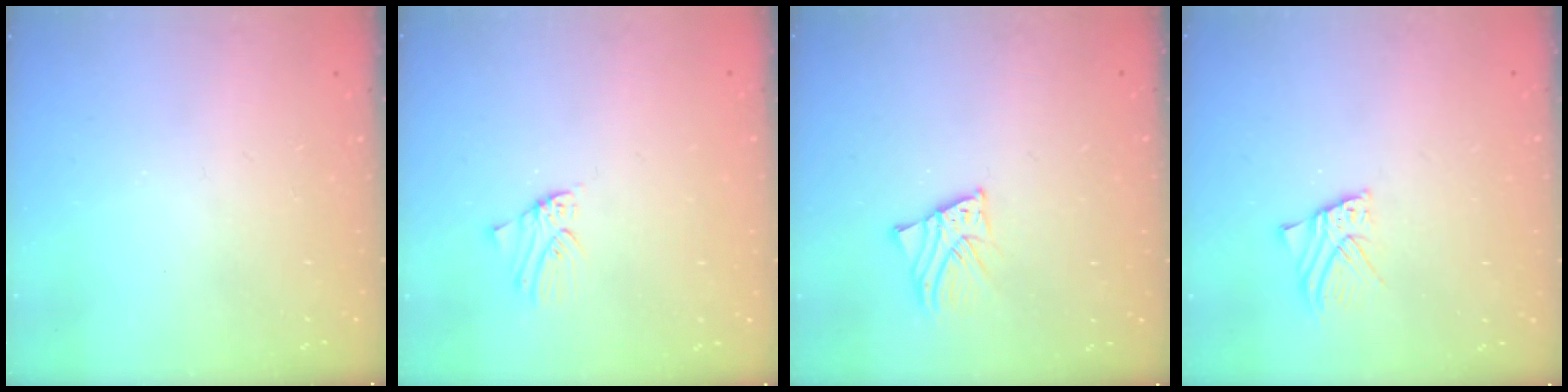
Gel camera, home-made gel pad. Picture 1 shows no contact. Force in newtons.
{"total": 0.0}
{"total": 2.6, "press": 2.6, "slide": 0.2}
{"total": 3.1, "press": 3.1, "slide": 0.1}